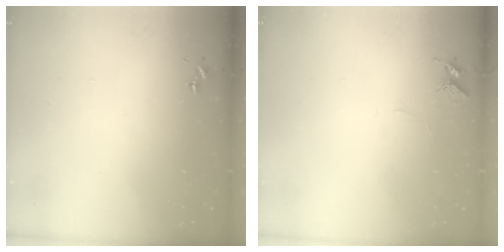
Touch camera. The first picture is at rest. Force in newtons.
{"total": 5.4, "press": 5.4, "slide": 0.6}